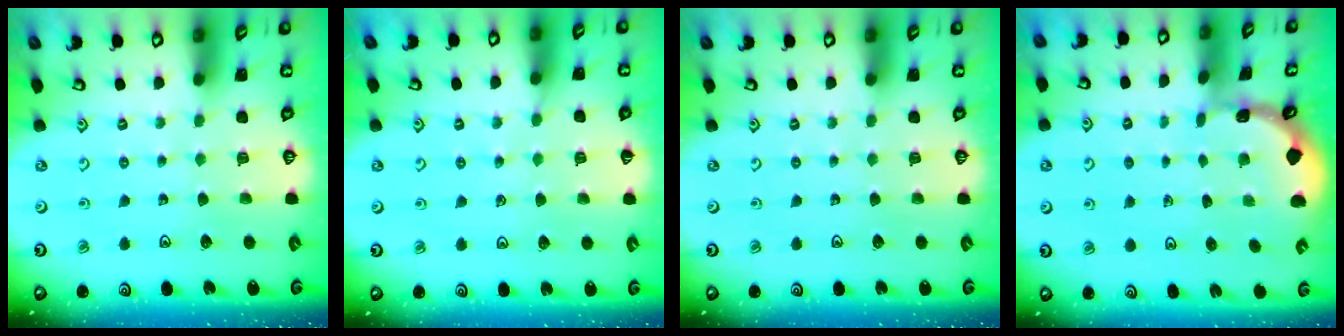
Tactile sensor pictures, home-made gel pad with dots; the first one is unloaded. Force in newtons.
{"total": 3.5, "press": 3.5, "slide": 0.6}
{"total": 0.0}
{"total": 0.5, "press": 0.5, "slide": 0.2}